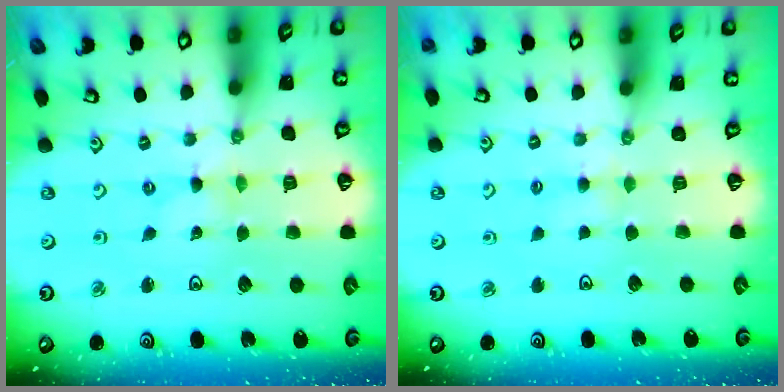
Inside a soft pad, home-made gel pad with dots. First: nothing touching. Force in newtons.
{"total": 3.5, "press": 3.5, "slide": 0.6}